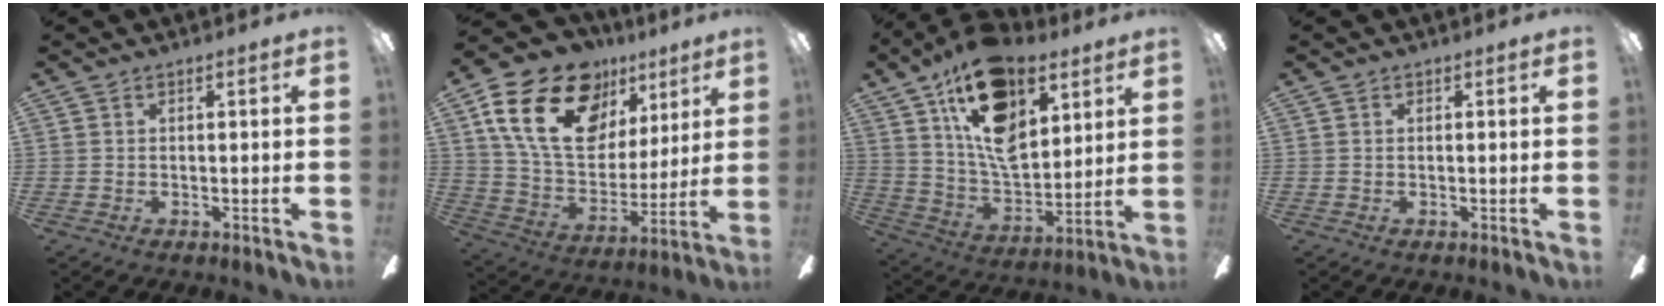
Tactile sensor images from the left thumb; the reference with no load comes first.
{"total": 24.3, "force": [12.3, 15.3, 14.4], "torque": [-0.252, -0.052, 0.219]}
{"total": 20.2, "force": [10.5, 11.6, 12.7], "torque": [-0.240, -0.054, 0.184]}
{"total": 0.0}